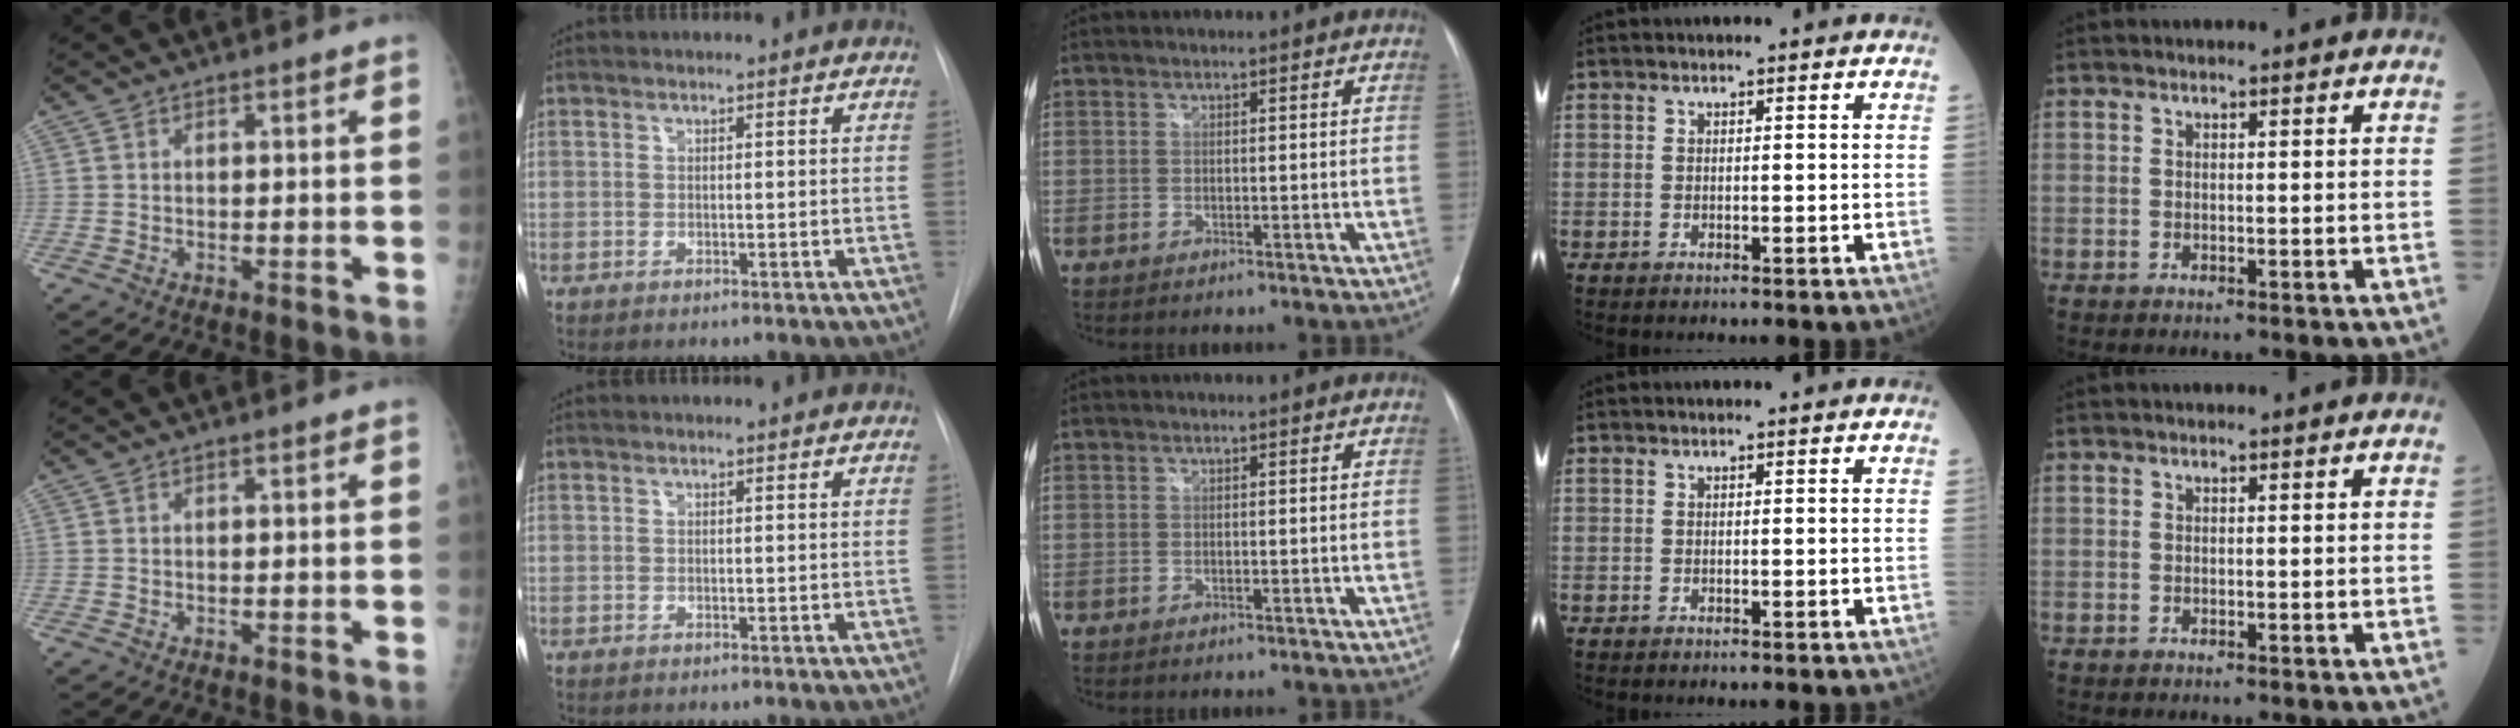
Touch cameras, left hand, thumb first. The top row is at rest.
{}